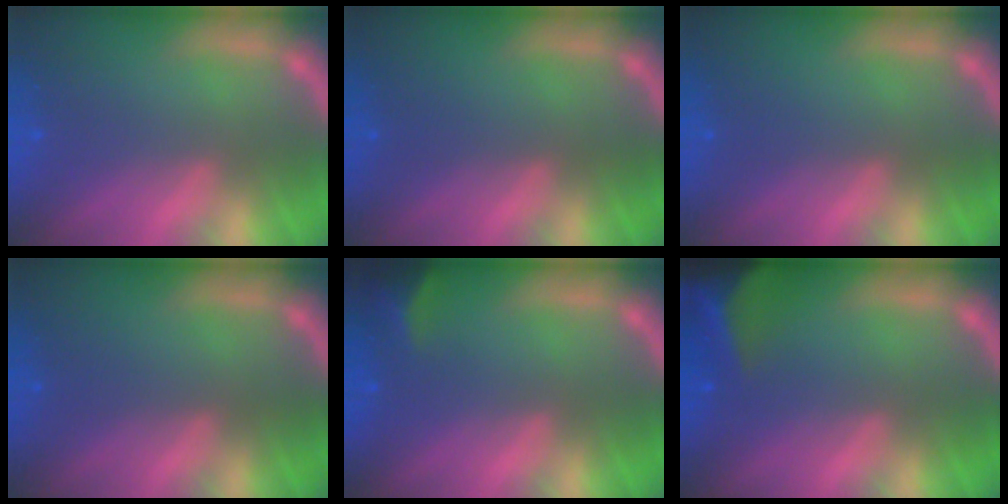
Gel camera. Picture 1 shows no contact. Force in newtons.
{"total": 0.0}
{"total": 0.0}
{"total": 0.0}
{"total": 2.9}
{"total": 9.5}